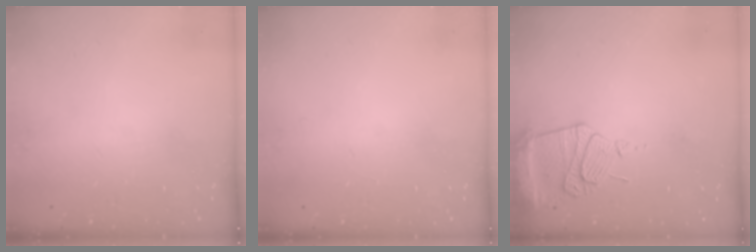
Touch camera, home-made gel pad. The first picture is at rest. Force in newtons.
{"total": 0.0}
{"total": 13.3, "press": 13.2, "slide": 1.4}